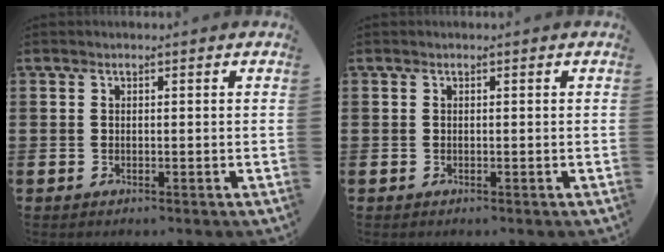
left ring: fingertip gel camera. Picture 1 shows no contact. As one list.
[{"total": 0.0}]